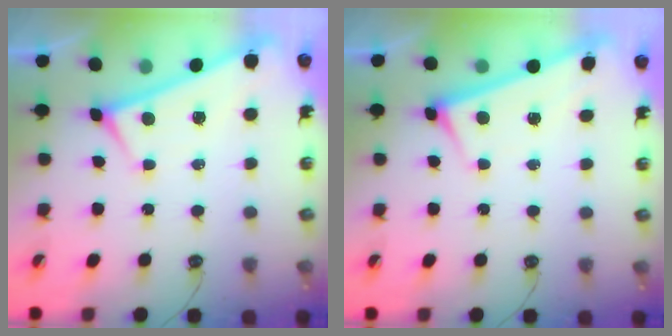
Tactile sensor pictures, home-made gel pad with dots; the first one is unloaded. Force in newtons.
{"total": 2.8, "press": 2.8, "slide": 0.2}